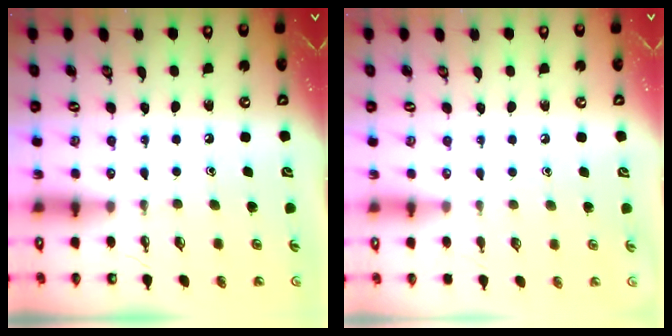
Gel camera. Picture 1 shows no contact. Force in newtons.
{"total": 3.3, "press": 3.3, "slide": 0.3}